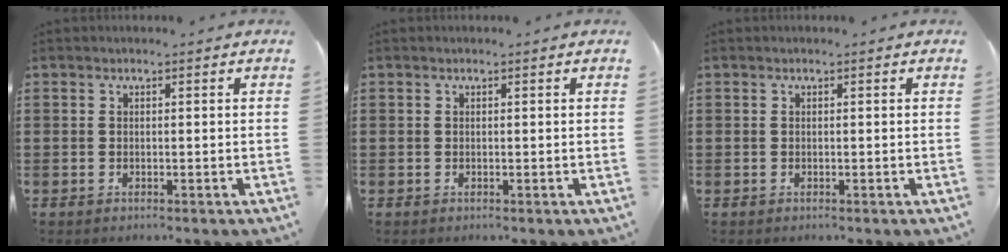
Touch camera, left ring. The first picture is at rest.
{"total": 0.0}
{"total": 0.0}